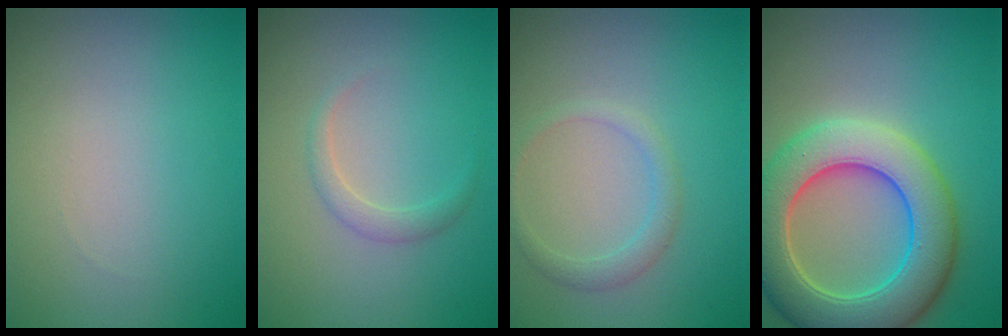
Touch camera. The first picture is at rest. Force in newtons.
{"total": 1.4, "press": 1.4, "slide": 0.1}
{"total": 1.7, "press": 1.7, "slide": 0.1}
{"total": 8.9, "press": 8.9, "slide": 0.3}